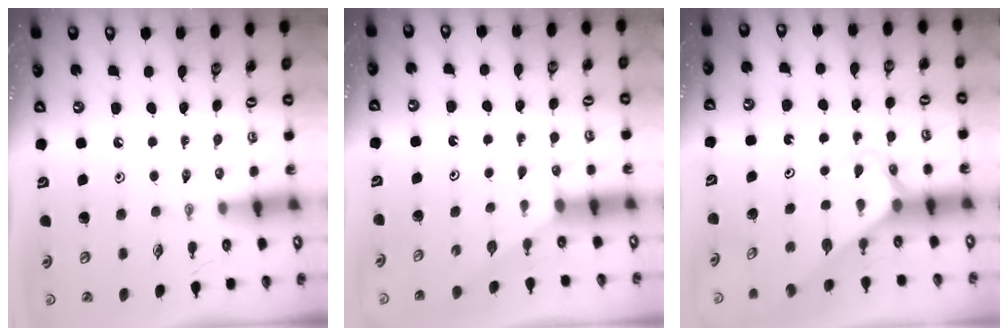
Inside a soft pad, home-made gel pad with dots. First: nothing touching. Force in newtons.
{"total": 0.9, "press": 0.9, "slide": 0.2}
{"total": 2.6, "press": 2.6, "slide": 0.2}